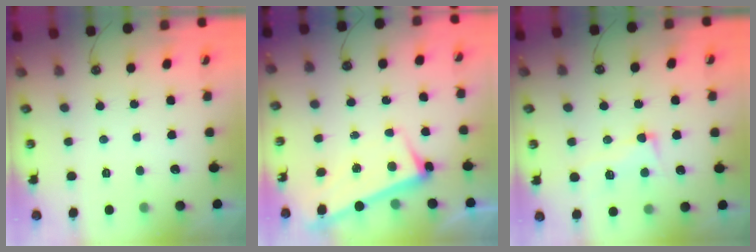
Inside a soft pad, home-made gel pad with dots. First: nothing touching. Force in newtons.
{"total": 2.5, "press": 2.4, "slide": 0.7}
{"total": 3.7, "press": 3.5, "slide": 1.2}